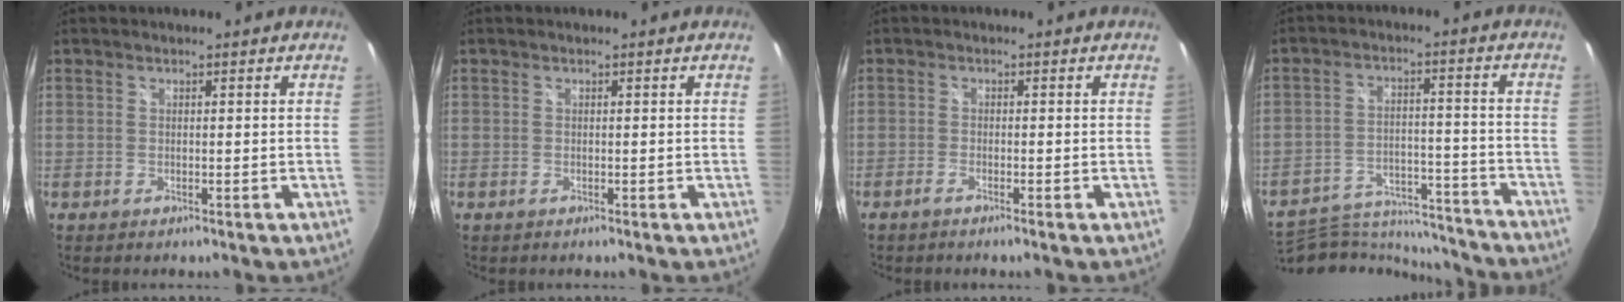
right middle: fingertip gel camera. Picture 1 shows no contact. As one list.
[{"total": 0.0}, {"total": 2.6, "force": [-2.0, -0.5, 1.5], "torque": [-0.044, -0.003, -0.040]}, {"total": 22.8, "force": [-20.7, 5.4, 7.9], "torque": [-0.155, 0.001, -0.292]}]